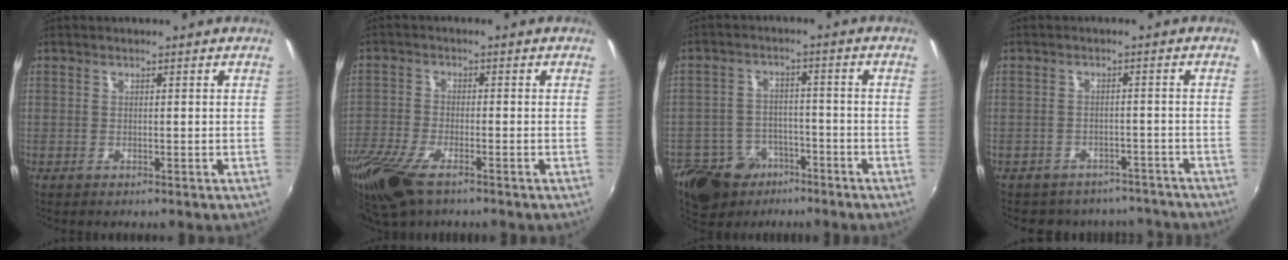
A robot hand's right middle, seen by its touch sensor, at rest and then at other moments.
{"total": 13.2, "force": [-8.7, 5.0, 8.6], "torque": [-0.208, -0.051, -0.168]}
{"total": 12.5, "force": [-7.7, 8.7, 4.6], "torque": [-0.121, 0.008, -0.109]}
{"total": 11.4, "force": [-9.6, 5.6, 2.7], "torque": [-0.065, 0.008, -0.113]}